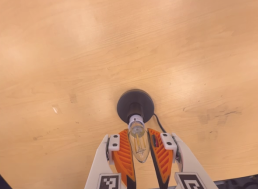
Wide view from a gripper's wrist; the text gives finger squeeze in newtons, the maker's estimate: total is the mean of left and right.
{"total": 12.3, "left": 12.3, "right": 12.3}